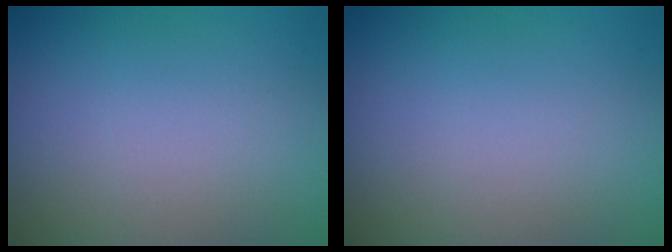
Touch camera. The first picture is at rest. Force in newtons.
{"total": 0.0}